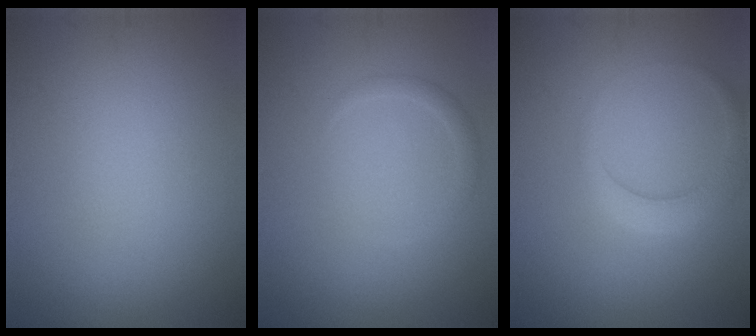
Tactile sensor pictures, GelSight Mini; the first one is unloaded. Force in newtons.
{"total": 1.1, "press": 1.1, "slide": 0.1}
{"total": 2.5, "press": 2.5, "slide": 0.1}